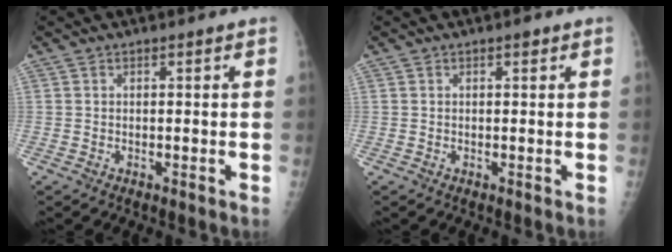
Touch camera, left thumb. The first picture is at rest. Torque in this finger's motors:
{"motor_torque": [0.33, 0.17, 0.00, -0.17, 0.08]}